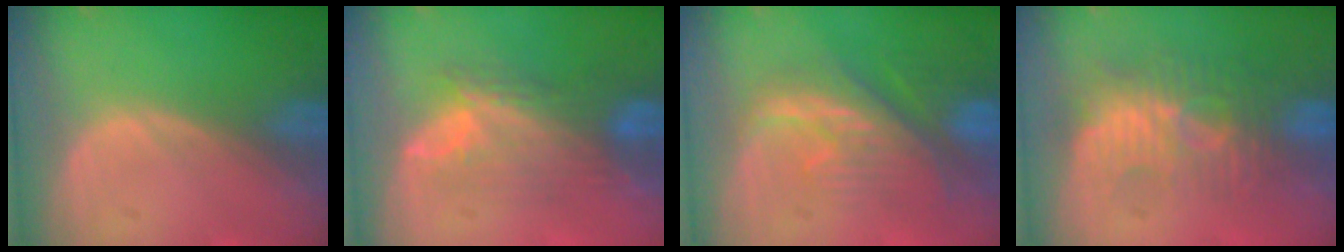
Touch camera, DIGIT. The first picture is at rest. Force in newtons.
{"total": 7.6, "press": 7.3, "slide": 2.2}
{"total": 9.8, "press": 9.0, "slide": 4.1}
{"total": 9.3, "press": 8.5, "slide": 3.8}